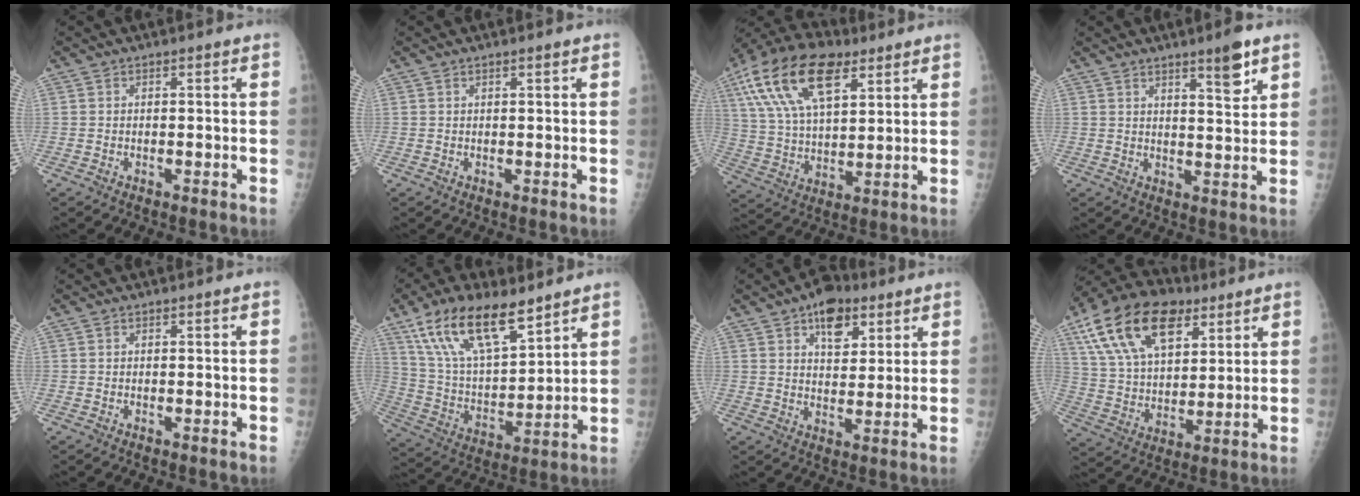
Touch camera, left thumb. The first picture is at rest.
{"total": 0.6, "force": [0.5, 0.0, 0.4], "torque": [-0.008, -0.002, 0.010]}
{"total": 20.1, "force": [9.6, 10.0, 14.5], "torque": [-0.263, -0.007, 0.174]}
{"total": 6.0, "force": [4.0, 0.9, 4.5], "torque": [-0.059, -0.029, 0.060]}
{"total": 0.0}
{"total": 18.6, "force": [12.1, 7.4, 12.1], "torque": [-0.191, -0.048, 0.233]}
{"total": 9.4, "force": [5.2, 5.4, 5.7], "torque": [-0.055, -0.021, 0.077]}
{"total": 21.5, "force": [11.0, 11.9, 14.1], "torque": [-0.240, -0.015, 0.195]}